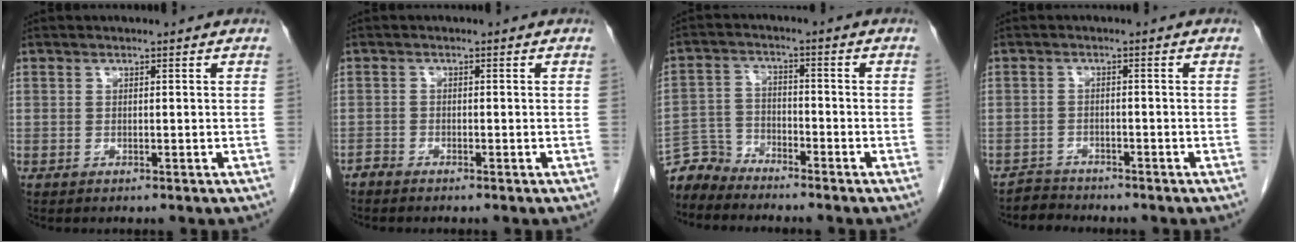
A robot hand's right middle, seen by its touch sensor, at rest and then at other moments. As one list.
[{"total": 0.9, "force": [-0.9, 0.0, 0.0], "torque": [-0.001, -0.002, -0.019]}, {"total": 5.1, "force": [-5.0, 0.9, -0.8], "torque": [0.013, 0.002, -0.099]}, {"total": 2.5, "force": [-2.2, 0.5, -1.0], "torque": [0.019, -0.006, -0.042]}]